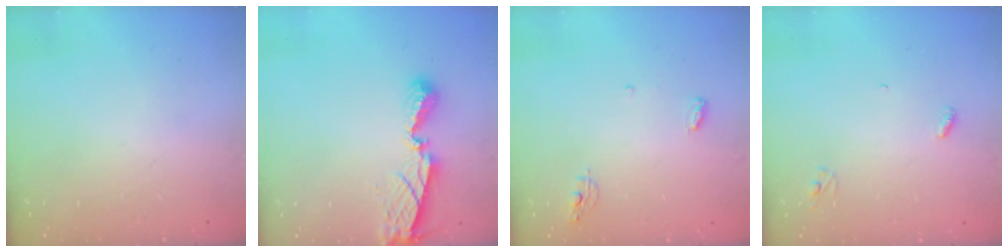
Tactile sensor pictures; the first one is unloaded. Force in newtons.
{"total": 7.5, "press": 7.5, "slide": 0.5}
{"total": 5.7, "press": 5.3, "slide": 1.9}
{"total": 2.7, "press": 2.7, "slide": 0.2}